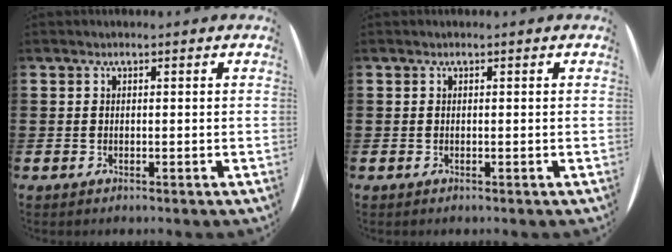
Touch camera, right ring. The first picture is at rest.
{"total": 0.0}